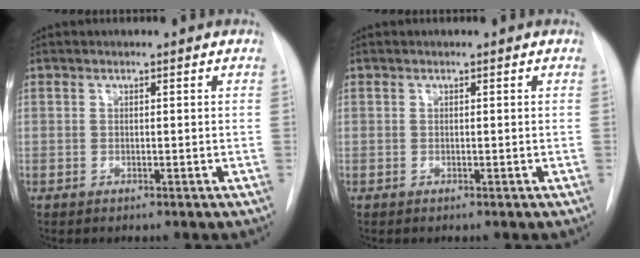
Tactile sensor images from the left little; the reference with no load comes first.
{"total": 0.0}